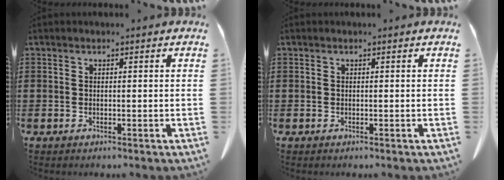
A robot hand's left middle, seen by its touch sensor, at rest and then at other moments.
{"total": 0.0}